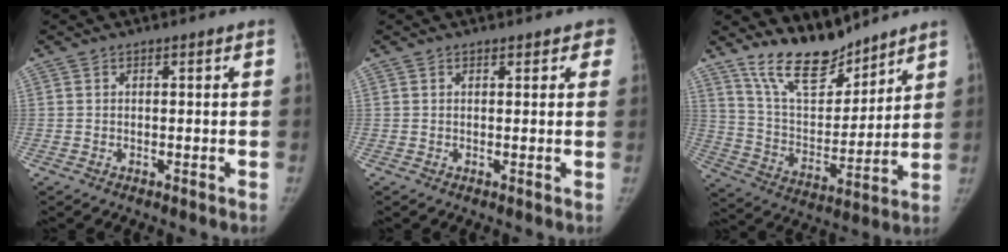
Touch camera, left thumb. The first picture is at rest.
{"total": 2.6, "force": [1.9, 1.4, 0.8], "torque": [0.023, -0.003, 0.011]}
{"total": 14.2, "force": [11.9, 5.2, 5.6], "torque": [-0.064, -0.078, 0.225]}